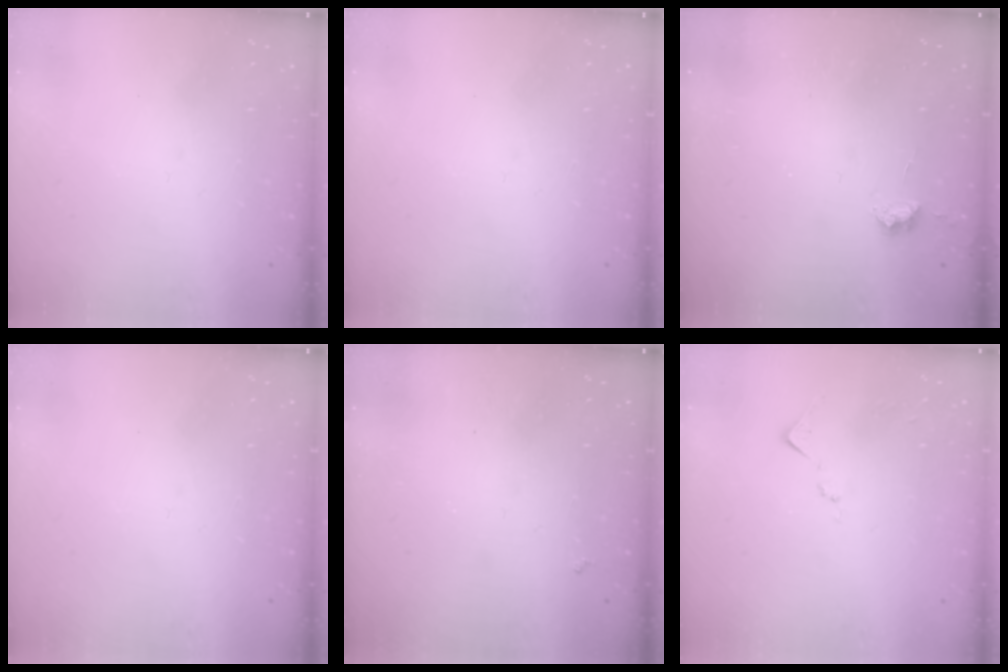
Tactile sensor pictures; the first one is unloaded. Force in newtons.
{"total": 0.0}
{"total": 4.4, "press": 4.3, "slide": 0.6}
{"total": 0.0}
{"total": 1.9, "press": 1.9, "slide": 0.4}
{"total": 6.2, "press": 6.2, "slide": 0.8}